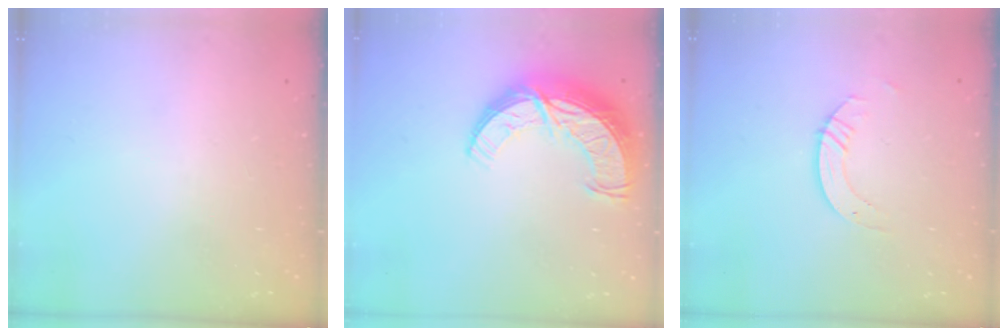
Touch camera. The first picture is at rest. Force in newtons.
{"total": 13.4, "press": 13.4, "slide": 1.0}
{"total": 3.7, "press": 3.6, "slide": 0.4}